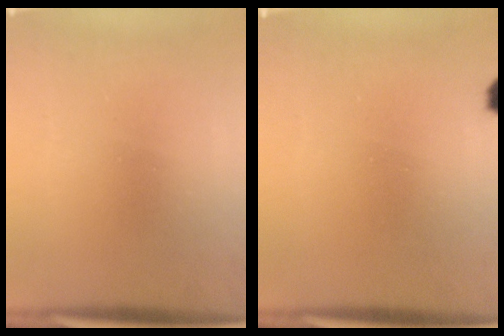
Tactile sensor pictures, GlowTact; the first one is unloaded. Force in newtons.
{"total": 2.2}